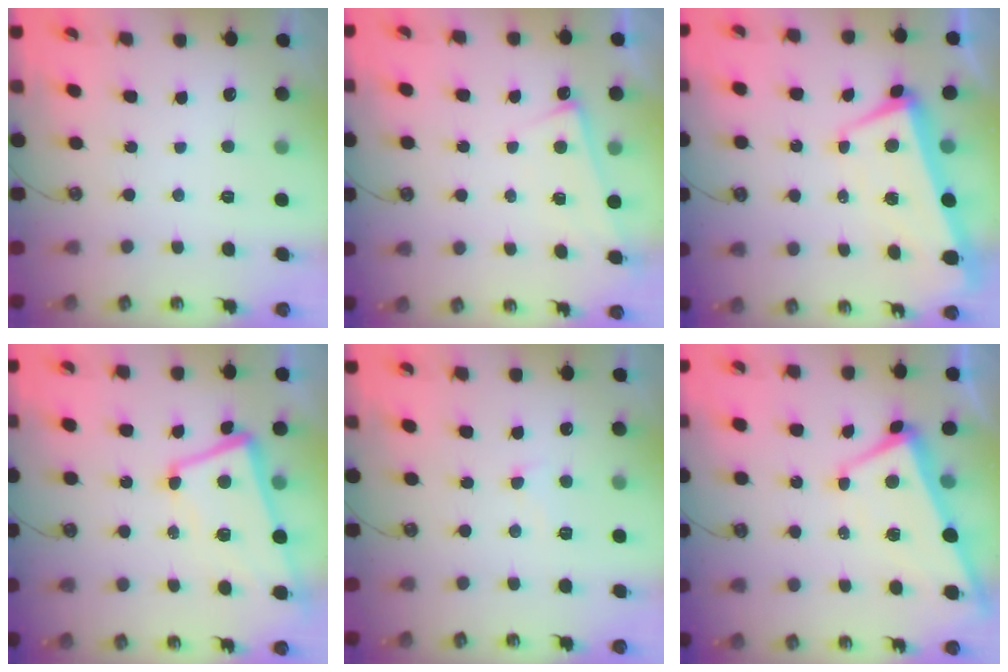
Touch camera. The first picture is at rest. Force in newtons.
{"total": 1.9, "press": 1.8, "slide": 0.4}
{"total": 3.8, "press": 3.1, "slide": 2.1}
{"total": 2.8, "press": 2.1, "slide": 1.9}
{"total": 2.0, "press": 1.9, "slide": 0.6}
{"total": 1.5, "press": 1.3, "slide": 0.8}